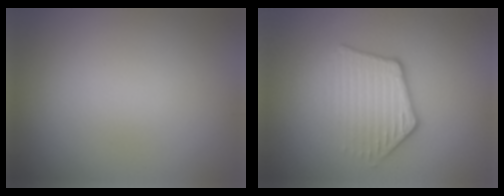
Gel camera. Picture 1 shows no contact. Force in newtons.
{"total": 3.7, "press": 3.1, "slide": 2.1}